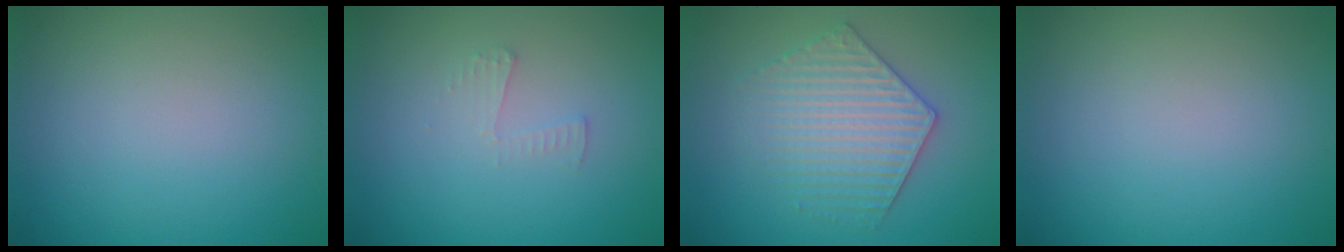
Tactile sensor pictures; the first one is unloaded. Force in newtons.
{"total": 1.0, "press": 1.0, "slide": 0.0}
{"total": 4.0, "press": 3.9, "slide": 0.7}
{"total": 0.0}